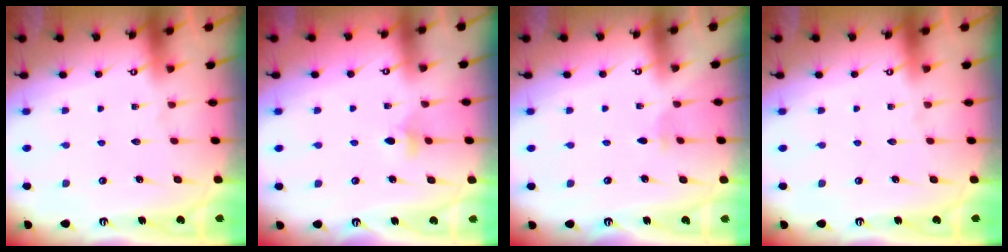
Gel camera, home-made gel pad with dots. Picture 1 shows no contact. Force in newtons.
{"total": 5.2, "press": 5.1, "slide": 0.8}
{"total": 1.4, "press": 1.4, "slide": 0.3}
{"total": 0.0}